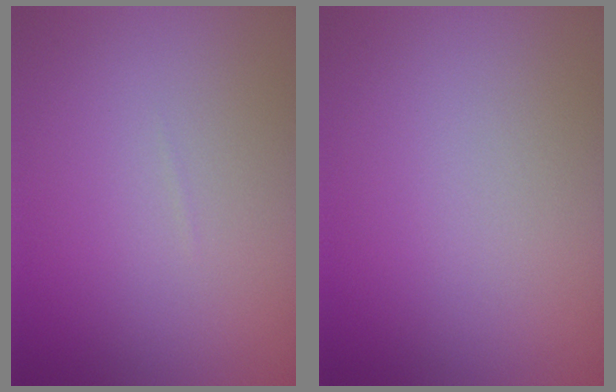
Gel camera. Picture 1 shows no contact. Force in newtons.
{"total": 0.0}